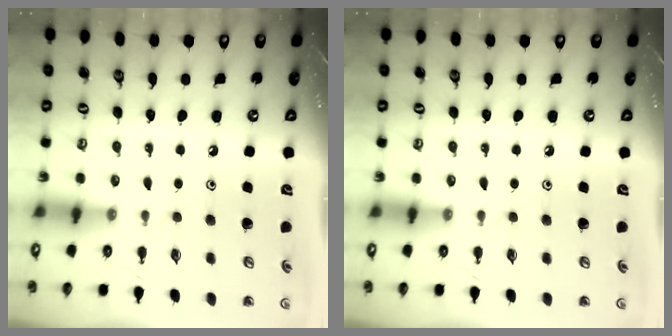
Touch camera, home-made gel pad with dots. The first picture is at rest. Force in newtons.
{"total": 0.0}